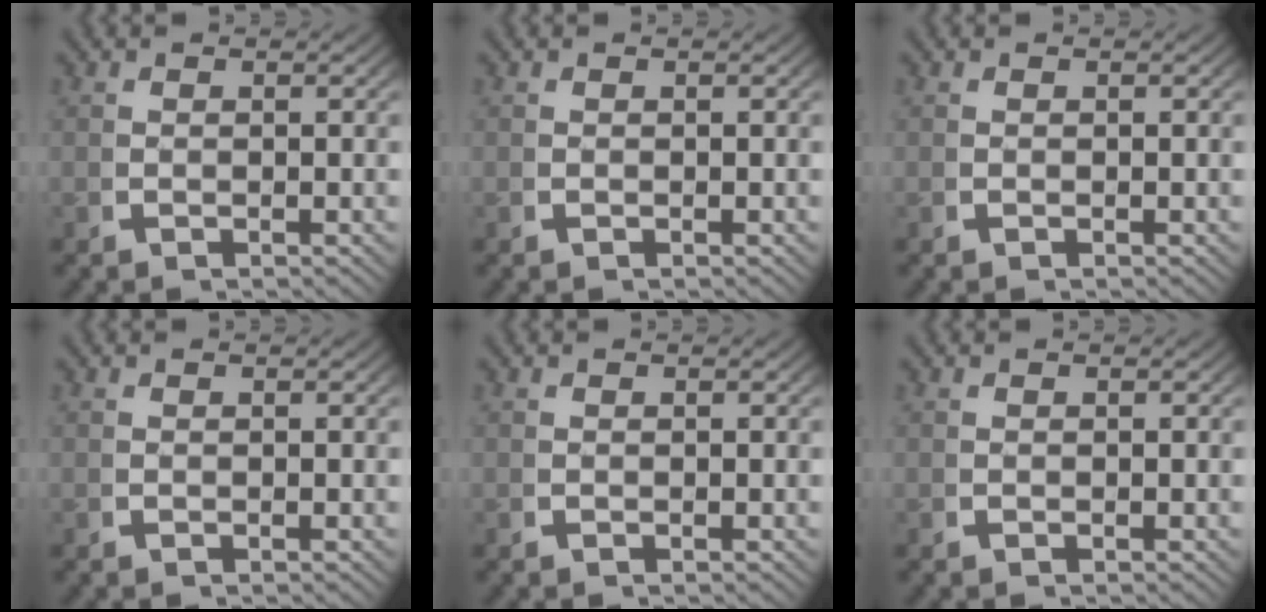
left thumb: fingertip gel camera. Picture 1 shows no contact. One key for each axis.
{"total": 0.0}
{"total": 0.0}
{"total": 0.0}
{"total": 0.0}
{"total": 0.0}